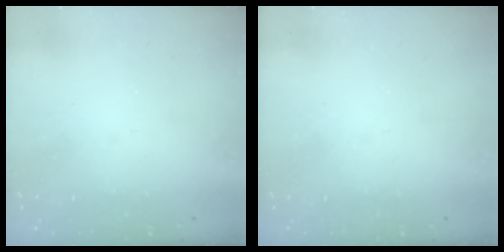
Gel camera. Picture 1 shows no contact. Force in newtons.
{"total": 0.0}